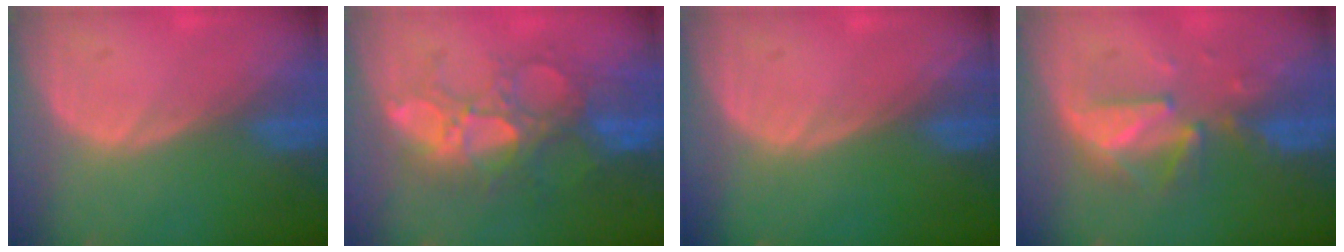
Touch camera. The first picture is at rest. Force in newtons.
{"total": 10.9, "press": 9.5, "slide": 5.4}
{"total": 0.0}
{"total": 6.0, "press": 6.0, "slide": 0.6}